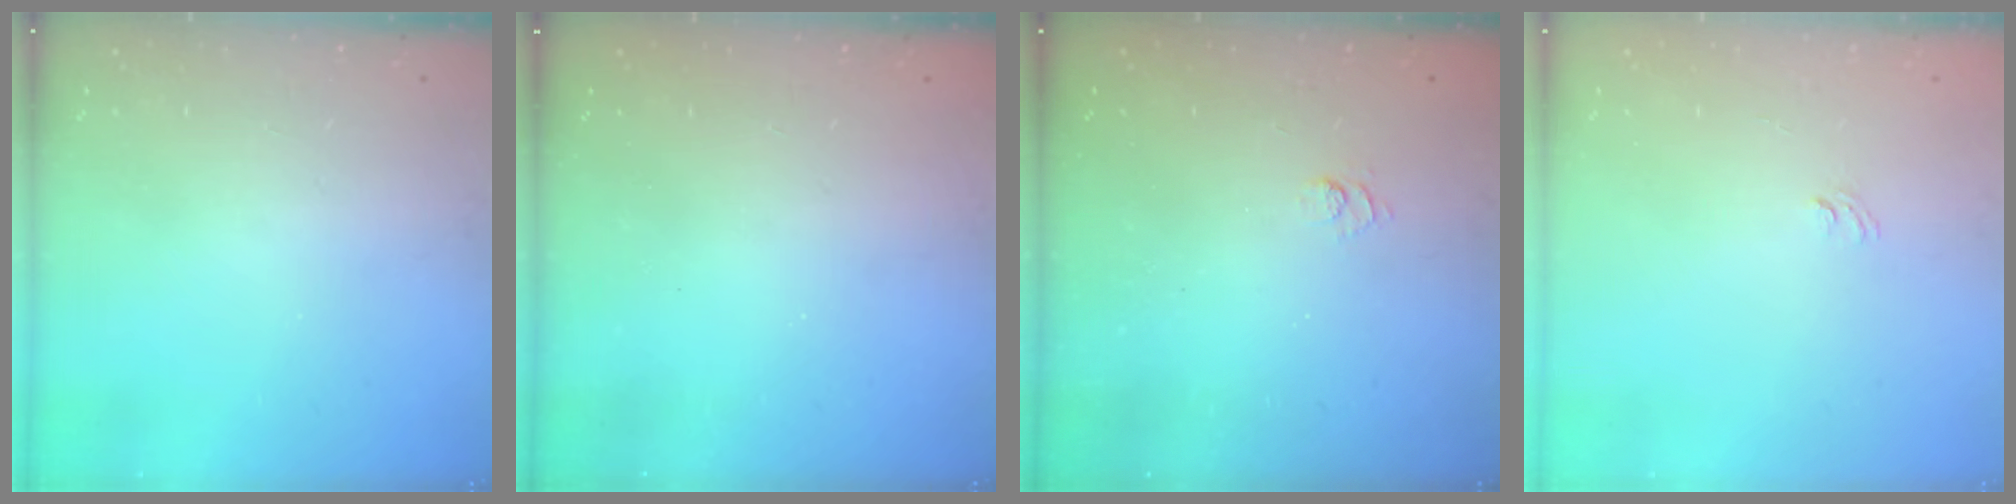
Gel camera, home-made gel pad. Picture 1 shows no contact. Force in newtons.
{"total": 2.3, "press": 2.2, "slide": 0.8}
{"total": 2.4, "press": 1.9, "slide": 1.4}
{"total": 1.6, "press": 1.2, "slide": 1.0}